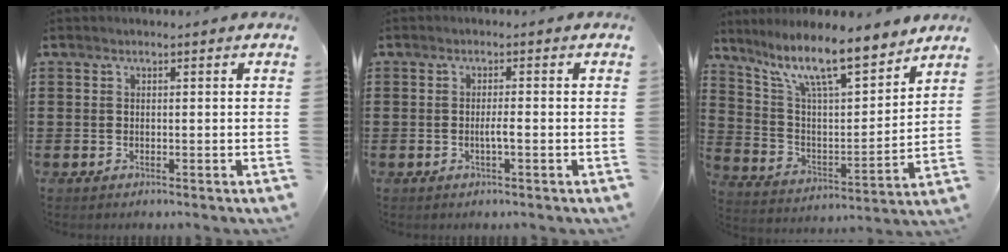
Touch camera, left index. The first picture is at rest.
{"total": 1.9, "force": [-0.4, 0.1, 1.8], "torque": [-0.033, 0.000, -0.009]}
{"total": 12.0, "force": [9.6, 2.4, 6.8], "torque": [-0.148, -0.051, 0.165]}